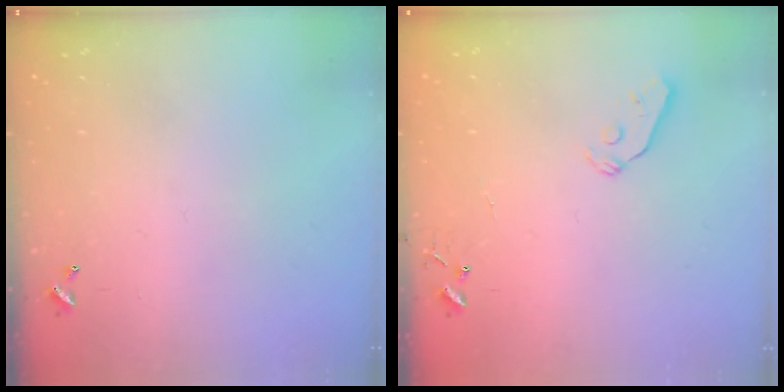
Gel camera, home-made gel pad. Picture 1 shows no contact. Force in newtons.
{"total": 5.9, "press": 5.8, "slide": 0.7}